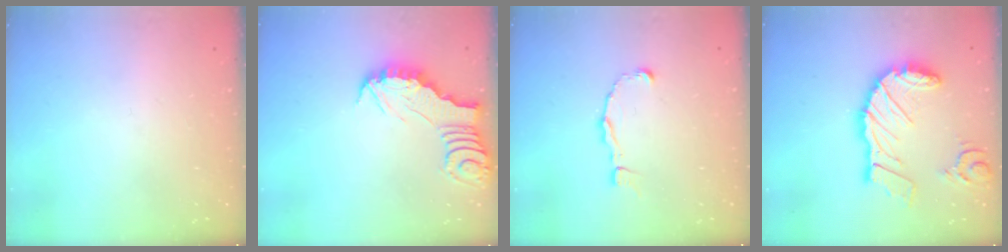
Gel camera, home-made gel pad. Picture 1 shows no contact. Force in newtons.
{"total": 2.6, "press": 2.6, "slide": 0.2}
{"total": 2.5, "press": 2.5, "slide": 0.2}
{"total": 18.9, "press": 18.7, "slide": 2.6}